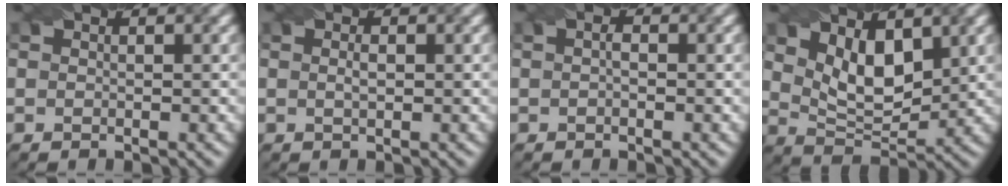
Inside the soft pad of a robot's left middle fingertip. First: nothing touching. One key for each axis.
{"total": 0.9, "fx": 0.0, "fy": 0.2, "fz": 0.9, "tx": -0.018, "ty": 0.002, "tz": 0.002}
{"total": 0.8, "fx": -0.1, "fy": 0.4, "fz": 0.7, "tx": -0.015, "ty": -0.001, "tz": 0.000}
{"total": 5.1, "fx": 2.1, "fy": 2.7, "fz": 3.8, "tx": -0.077, "ty": -0.009, "tz": 0.039}